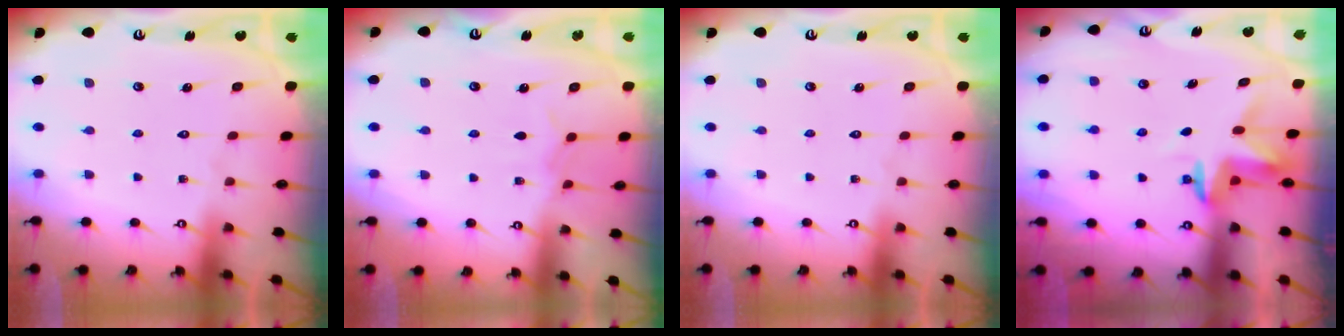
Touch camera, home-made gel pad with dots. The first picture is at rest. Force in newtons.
{"total": 5.1, "press": 5.0, "slide": 0.4}
{"total": 0.0}
{"total": 3.5, "press": 3.5, "slide": 0.2}